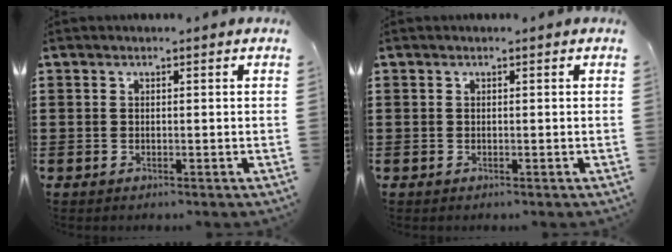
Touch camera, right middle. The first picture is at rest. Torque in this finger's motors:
{"motor_torque": [0.05, -0.05, -0.01, 0.00]}